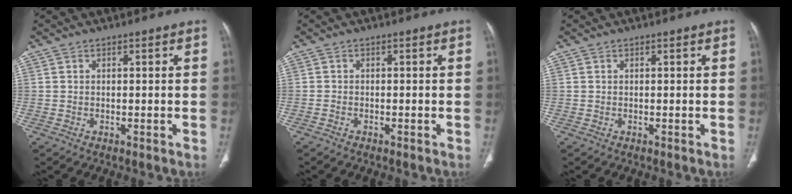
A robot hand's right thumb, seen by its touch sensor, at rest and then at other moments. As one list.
[{"total": 0.6, "force": [-0.6, 0.2, 0.1], "torque": [-0.008, 0.004, -0.012]}, {"total": 0.0}]